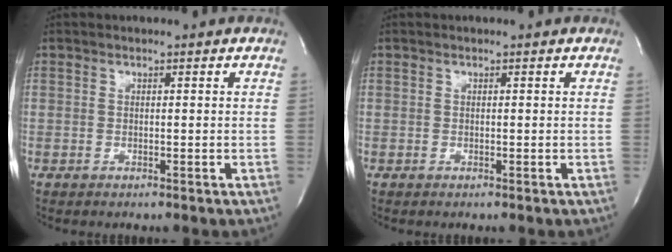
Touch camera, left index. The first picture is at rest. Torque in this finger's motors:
{"motor_torque": [0.02, 0.06, 0.00, -0.01]}